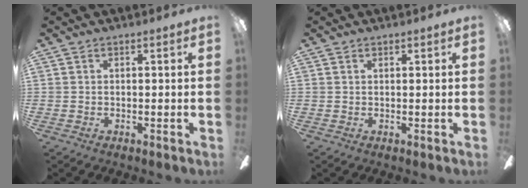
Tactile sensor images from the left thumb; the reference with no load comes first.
{"total": 0.5, "force": [0.4, 0.2, 0.0], "torque": [0.001, 0.000, 0.009]}